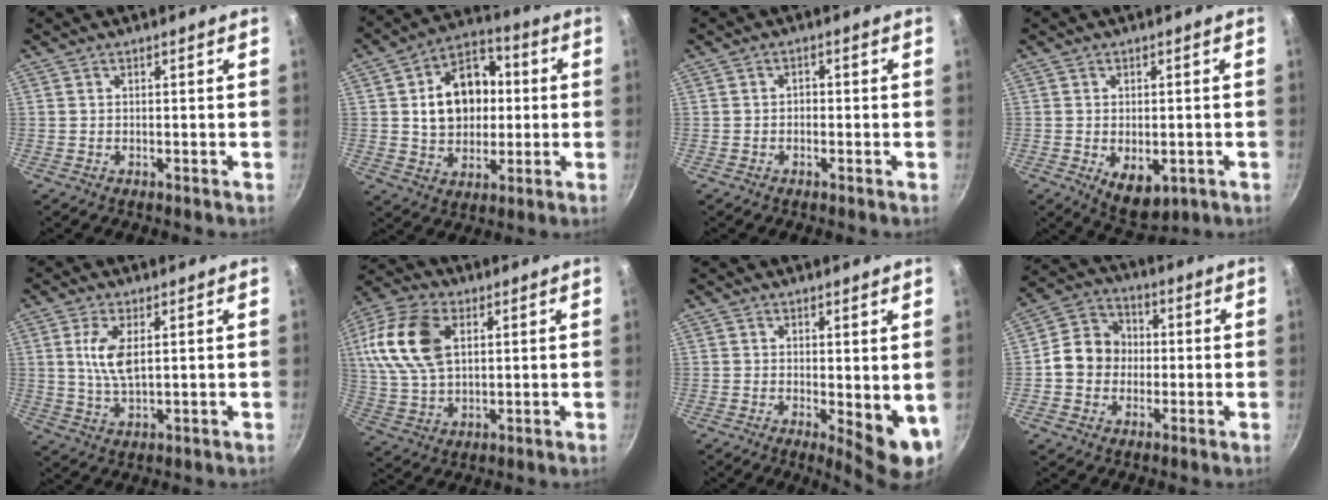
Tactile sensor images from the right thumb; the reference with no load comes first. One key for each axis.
{"total": 15.5, "fx": 1.6, "fy": 11.7, "fz": 10.1, "tx": -0.122, "ty": 0.022, "tz": 0.022}
{"total": 1.3, "fx": -0.5, "fy": 1.0, "fz": 0.7, "tx": -0.008, "ty": 0.007, "tz": -0.011}
{"total": 7.1, "fx": -1.7, "fy": 4.3, "fz": 5.4, "tx": -0.065, "ty": -0.006, "tz": -0.011}
{"total": 6.7, "fx": 1.6, "fy": 2.8, "fz": 5.8, "tx": -0.113, "ty": -0.008, "tz": 0.033}
{"total": 16.5, "fx": 4.4, "fy": 10.2, "fz": 12.2, "tx": -0.237, "ty": 0.003, "tz": 0.082}
{"total": 7.5, "fx": 0.2, "fy": 2.9, "fz": 6.9, "tx": -0.077, "ty": -0.013, "tz": 0.009}
{"total": 9.8, "fx": -0.5, "fy": 8.6, "fz": 4.6, "tx": -0.047, "ty": 0.022, "tz": -0.028}